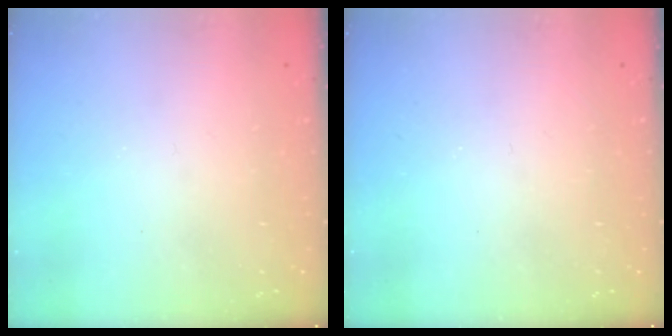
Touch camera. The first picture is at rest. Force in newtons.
{"total": 0.0}